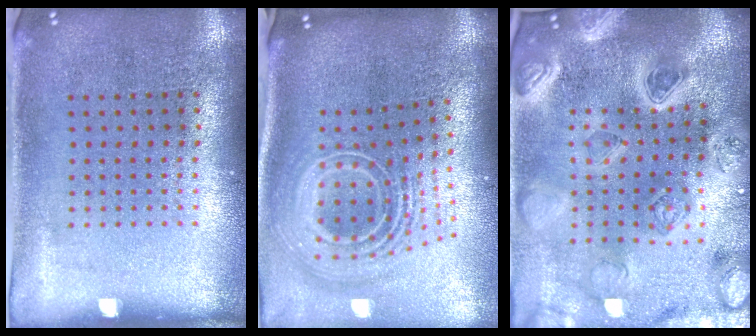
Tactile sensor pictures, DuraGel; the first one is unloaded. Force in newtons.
{"total": 2.9, "press": 1.9, "slide": 2.2}
{"total": 5.2, "press": 4.4, "slide": 2.9}